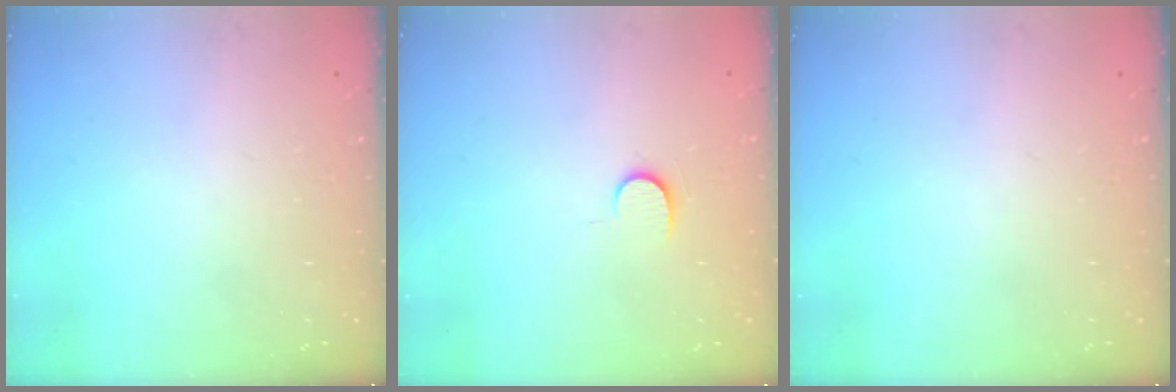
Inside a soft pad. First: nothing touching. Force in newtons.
{"total": 7.0, "press": 7.0, "slide": 0.8}
{"total": 0.0}